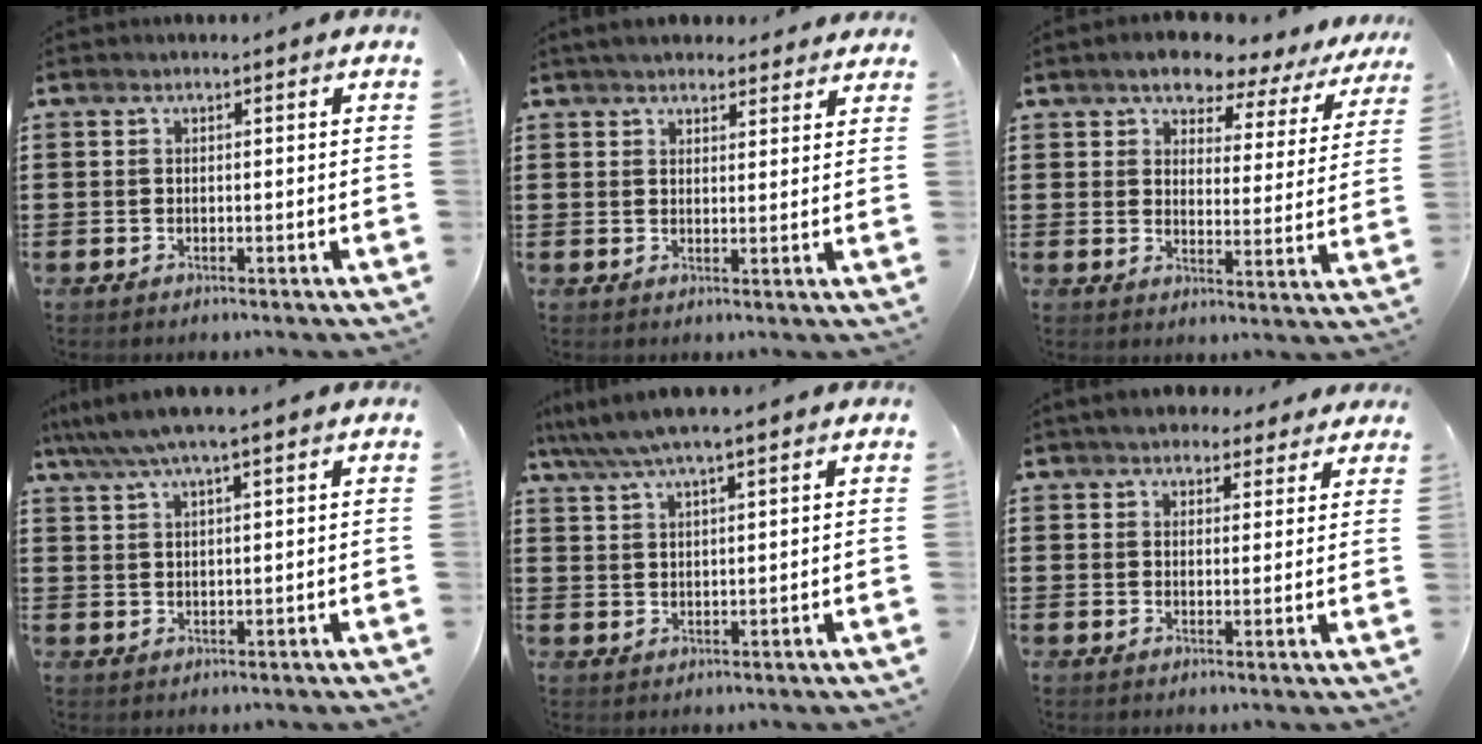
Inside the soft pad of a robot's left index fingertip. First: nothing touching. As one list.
[{"total": 3.7, "force": [3.5, 0.8, 0.8], "torque": [-0.024, -0.005, 0.066]}, {"total": 5.4, "force": [4.9, 1.5, 1.6], "torque": [-0.045, -0.030, 0.078]}, {"total": 4.6, "force": [3.4, 0.4, 3.1], "torque": [-0.068, -0.003, 0.060]}, {"total": 4.5, "force": [3.5, 0.3, 2.8], "torque": [-0.062, -0.005, 0.062]}, {"total": 4.0, "force": [3.5, 1.5, 0.9], "torque": [-0.030, -0.001, 0.067]}]